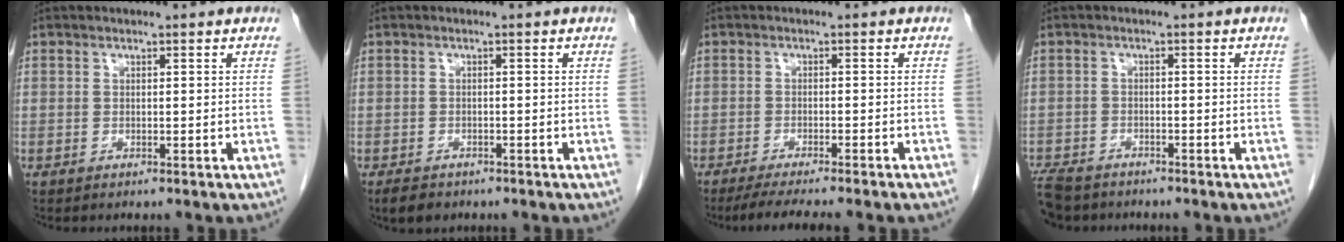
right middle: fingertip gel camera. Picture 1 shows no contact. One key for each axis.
{"total": 3.0, "fx": -2.2, "fy": 1.7, "fz": 1.0, "tx": -0.017, "ty": -0.001, "tz": -0.032}
{"total": 7.5, "fx": -6.3, "fy": -0.3, "fz": 4.1, "tx": -0.050, "ty": -0.014, "tz": -0.094}
{"total": 7.3, "fx": -6.1, "fy": 3.2, "fz": 2.4, "tx": -0.053, "ty": -0.013, "tz": -0.102}